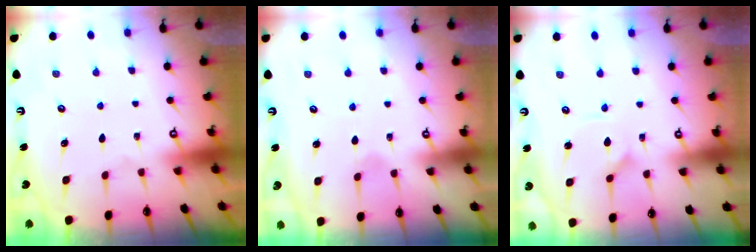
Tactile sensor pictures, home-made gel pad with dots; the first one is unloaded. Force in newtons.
{"total": 1.2, "press": 1.2, "slide": 0.1}
{"total": 1.2, "press": 1.1, "slide": 0.2}